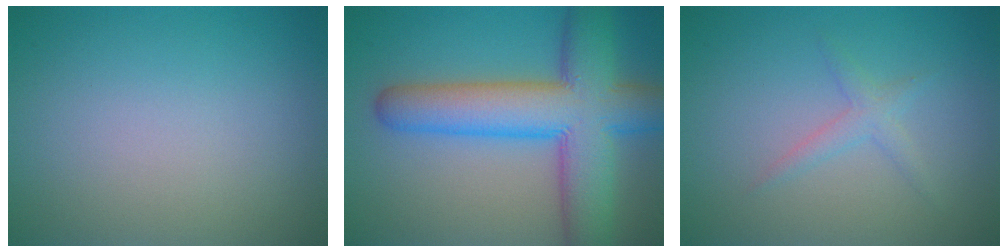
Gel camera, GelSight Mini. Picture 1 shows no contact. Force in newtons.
{"total": 10.5, "press": 10.5, "slide": 0.5}
{"total": 1.4, "press": 1.4, "slide": 0.1}